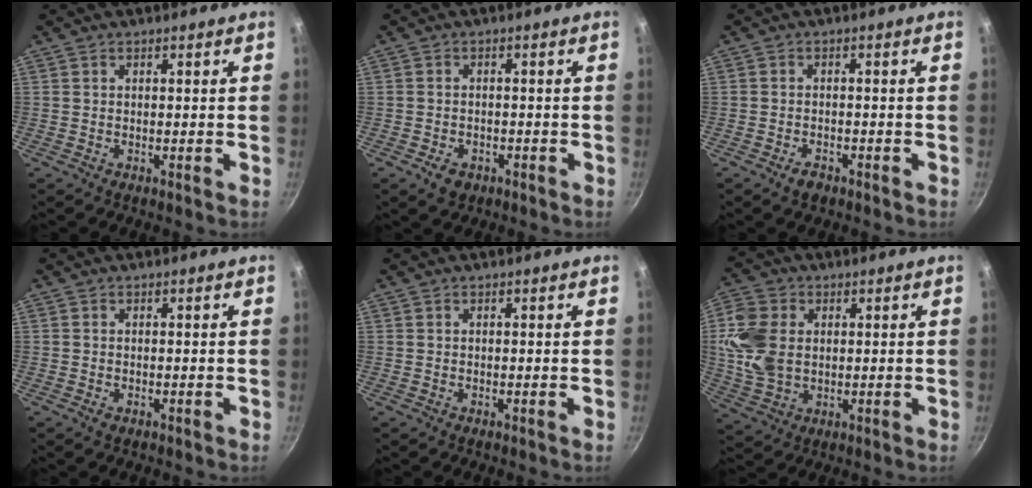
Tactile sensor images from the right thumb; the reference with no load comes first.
{"total": 3.7, "force": [-1.9, 2.7, 1.7], "torque": [-0.025, 0.015, -0.021]}
{"total": 2.6, "force": [-1.7, 1.5, 1.2], "torque": [-0.018, 0.017, -0.026]}
{"total": 0.9, "force": [-0.4, 0.6, 0.5], "torque": [-0.007, -0.001, -0.008]}
{"total": 0.0}
{"total": 11.0, "force": [1.4, 8.1, 7.3], "torque": [-0.135, -0.001, 0.028]}